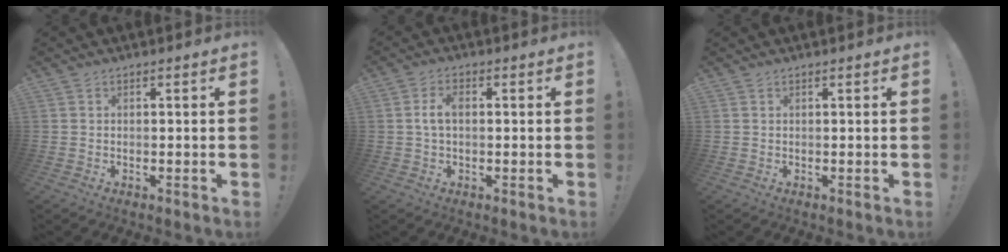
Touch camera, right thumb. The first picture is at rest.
{"total": 4.2, "force": [0.3, 2.4, 3.5], "torque": [-0.060, 0.010, 0.004]}
{"total": 0.0}